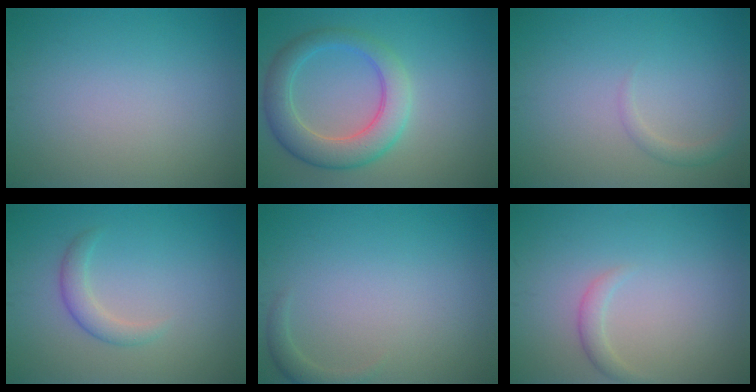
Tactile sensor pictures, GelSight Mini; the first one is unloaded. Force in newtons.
{"total": 5.5, "press": 5.5, "slide": 0.3}
{"total": 1.2, "press": 1.2, "slide": 0.1}
{"total": 2.0, "press": 2.0, "slide": 0.1}
{"total": 1.2, "press": 1.2, "slide": 0.2}
{"total": 1.2, "press": 1.2, "slide": 0.0}